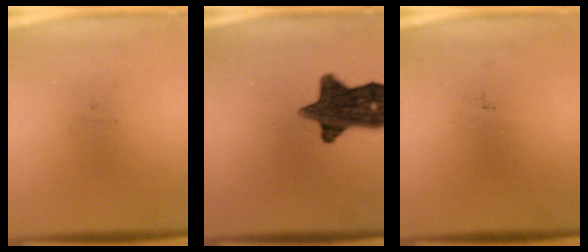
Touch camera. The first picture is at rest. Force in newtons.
{"total": 13.4}
{"total": 0.0}